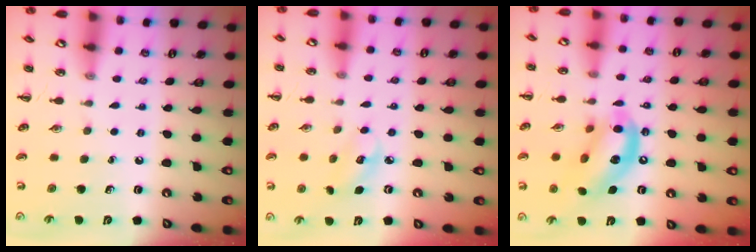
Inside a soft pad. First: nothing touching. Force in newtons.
{"total": 4.0, "press": 3.9, "slide": 0.7}
{"total": 12.8, "press": 12.3, "slide": 3.4}